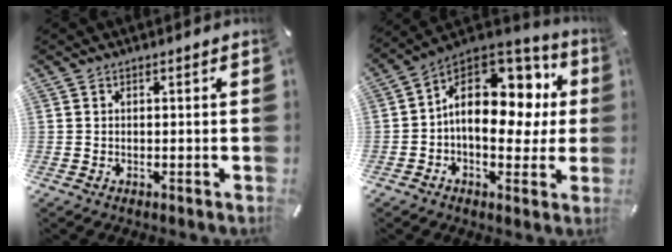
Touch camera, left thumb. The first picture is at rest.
{"total": 16.1, "force": [3.2, 10.9, 11.4], "torque": [-0.176, -0.020, 0.054]}